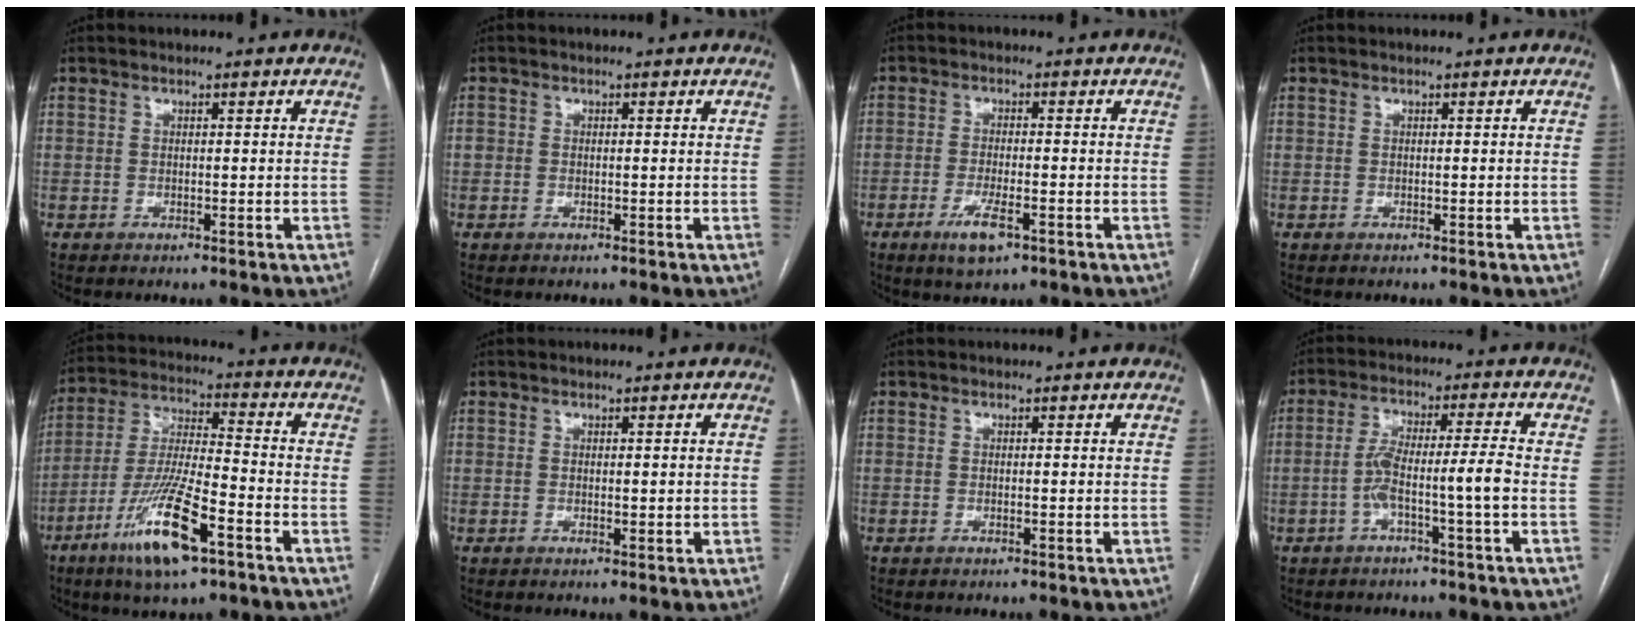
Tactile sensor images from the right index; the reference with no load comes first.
{"total": 0.9, "force": [-0.1, 0.8, 0.4], "torque": [-0.003, 0.008, -0.001]}
{"total": 5.2, "force": [-2.8, 1.1, 4.3], "torque": [-0.085, -0.007, -0.045]}
{"total": 0.0}
{"total": 14.2, "force": [-7.5, 2.1, 11.9], "torque": [-0.238, -0.019, -0.136]}
{"total": 1.0, "force": [-0.1, 0.5, 0.9], "torque": [-0.013, -0.002, 0.002]}
{"total": 0.0}
{"total": 6.8, "force": [-2.3, -0.7, 6.3], "torque": [-0.122, 0.021, -0.039]}